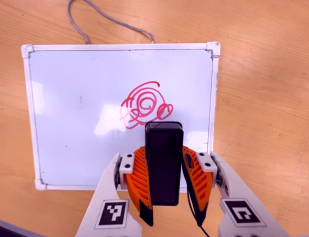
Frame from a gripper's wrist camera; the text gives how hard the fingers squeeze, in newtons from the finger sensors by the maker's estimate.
{"total": 4.9, "left": 3.2, "right": 6.5}